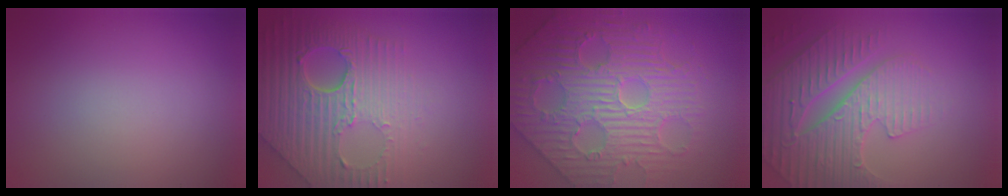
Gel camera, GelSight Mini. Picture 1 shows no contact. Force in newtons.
{"total": 8.7, "press": 6.0, "slide": 6.3}
{"total": 6.9, "press": 5.9, "slide": 3.6}
{"total": 5.3, "press": 5.1, "slide": 1.4}